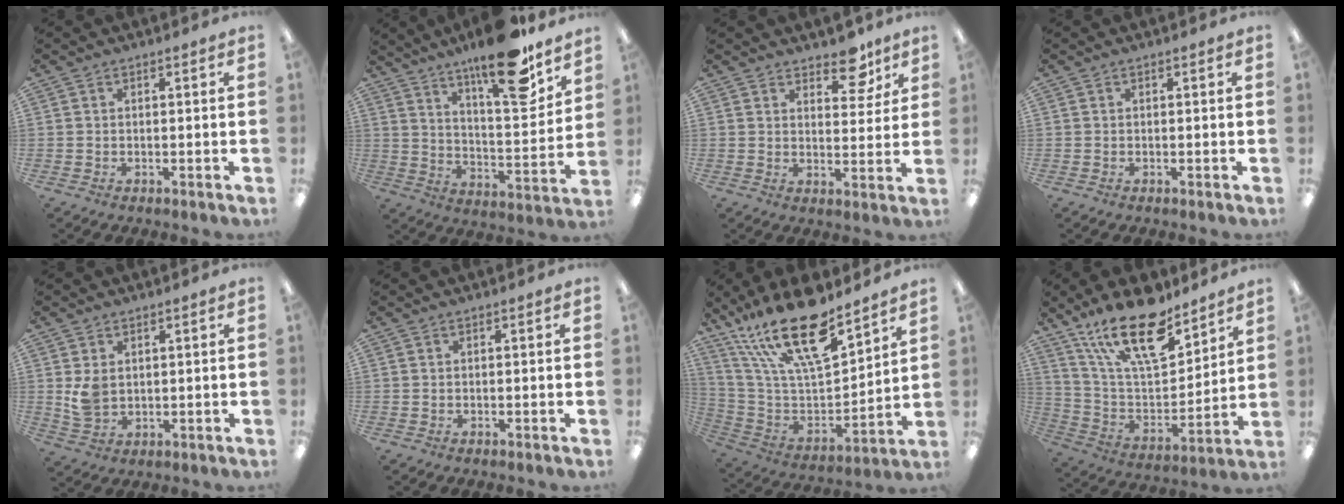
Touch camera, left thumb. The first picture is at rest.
{"total": 19.8, "force": [14.6, 5.1, 12.4], "torque": [-0.185, -0.097, 0.234]}
{"total": 8.2, "force": [6.1, 3.9, 3.8], "torque": [-0.026, -0.040, 0.101]}
{"total": 0.0}
{"total": 5.3, "force": [1.8, 3.8, 3.2], "torque": [-0.056, -0.006, 0.032]}
{"total": 0.0}
{"total": 23.6, "force": [16.3, 8.1, 15.0], "torque": [-0.281, -0.104, 0.281]}
{"total": 21.8, "force": [15.0, 8.5, 13.3], "torque": [-0.245, -0.083, 0.261]}